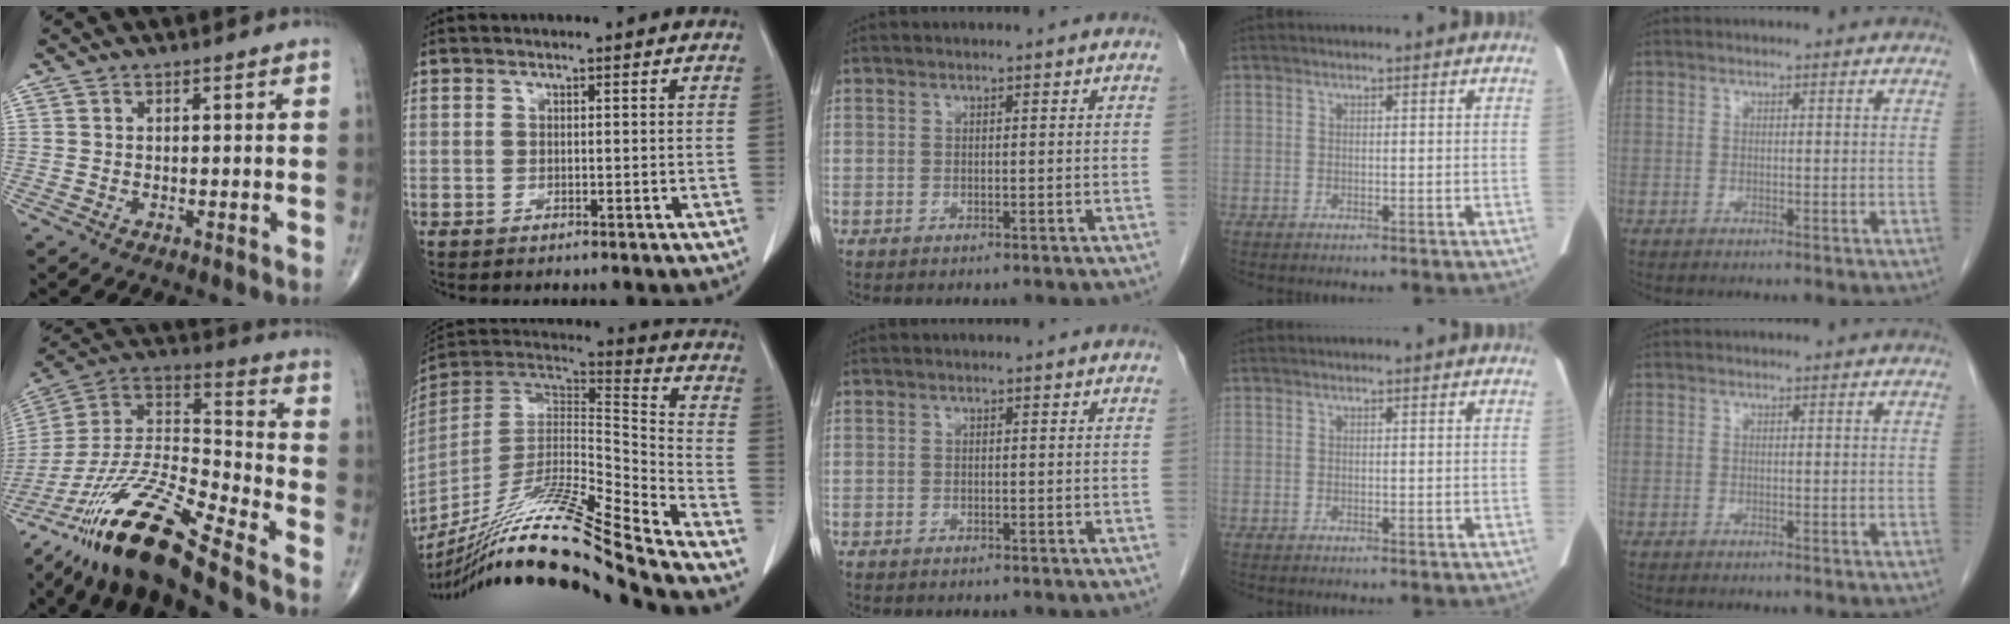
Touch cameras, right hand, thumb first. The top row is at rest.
{"thumb": {"total": 21.8, "force": [-16.1, 3.1, 14.4], "torque": [-0.304, 0.054, -0.304]}, "index": {"total": 23.8, "force": [-19.4, -1.5, 13.6], "torque": [-0.247, -0.016, -0.350]}, "middle": {"total": 1.4, "force": [-1.2, 0.4, 0.5], "torque": [-0.013, -0.003, -0.015]}}